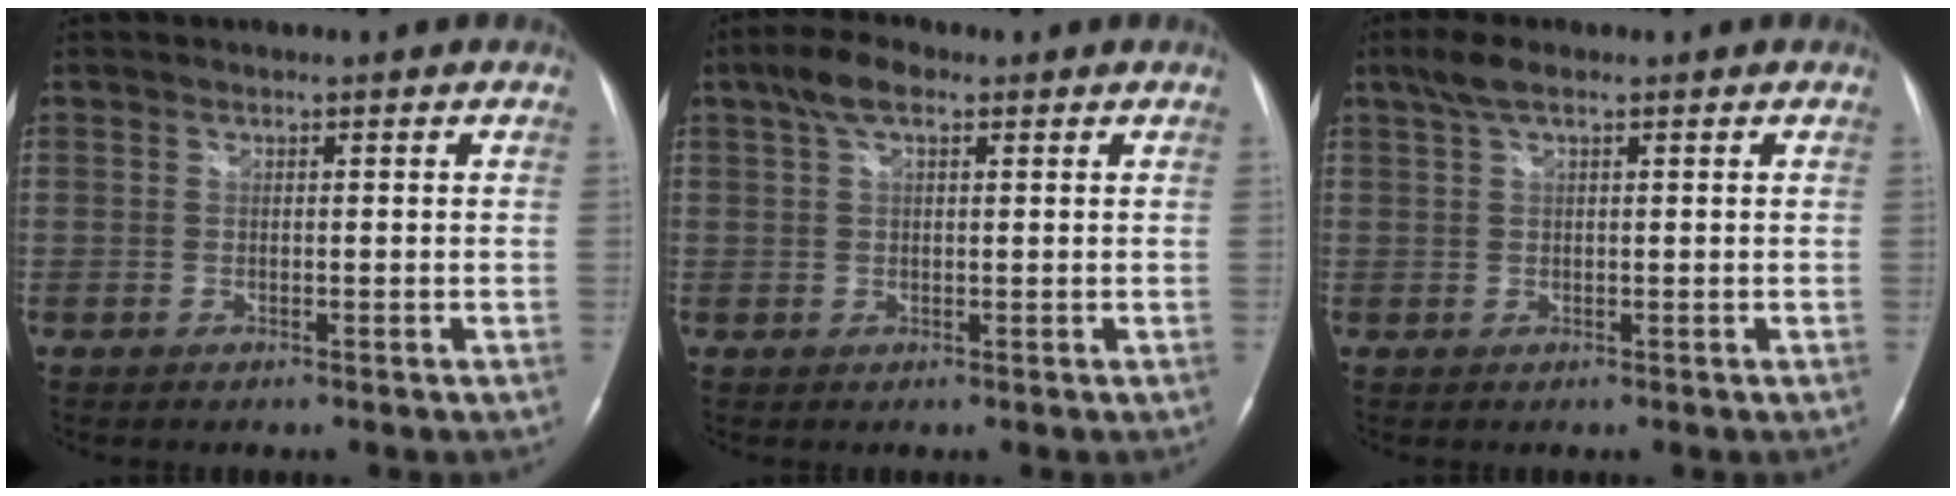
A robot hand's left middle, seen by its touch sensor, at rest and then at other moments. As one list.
[{"total": 4.6, "force": [2.5, 1.9, 3.4], "torque": [-0.074, 0.022, 0.047]}, {"total": 3.2, "force": [2.1, 0.8, 2.4], "torque": [-0.056, 0.019, 0.043]}]